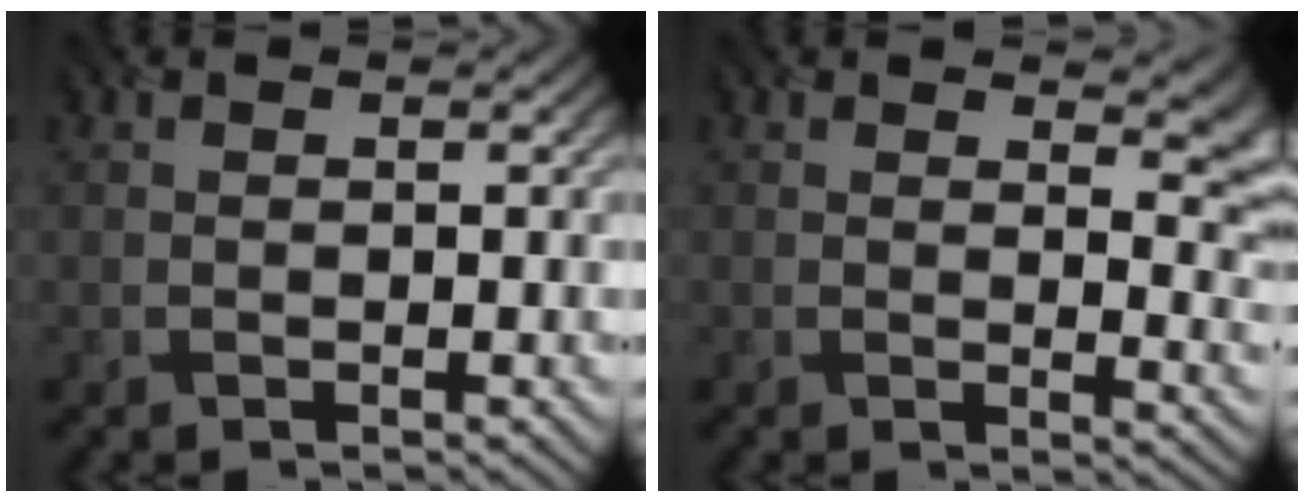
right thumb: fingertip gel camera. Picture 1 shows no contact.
{"total": 5.8, "force": [3.2, 2.7, 4.0], "torque": [-0.040, -0.011, 0.057]}